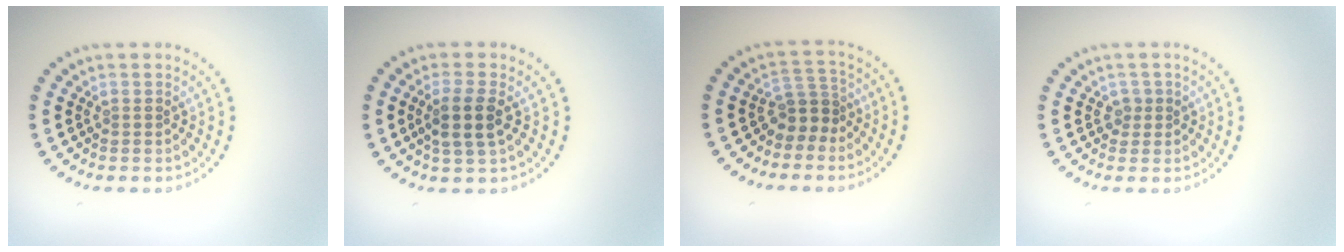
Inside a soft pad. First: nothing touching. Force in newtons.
{"total": 2.8, "press": 2.5, "slide": 1.2}
{"total": 2.5, "press": 1.8, "slide": 1.7}
{"total": 1.1, "press": 0.8, "slide": 0.8}